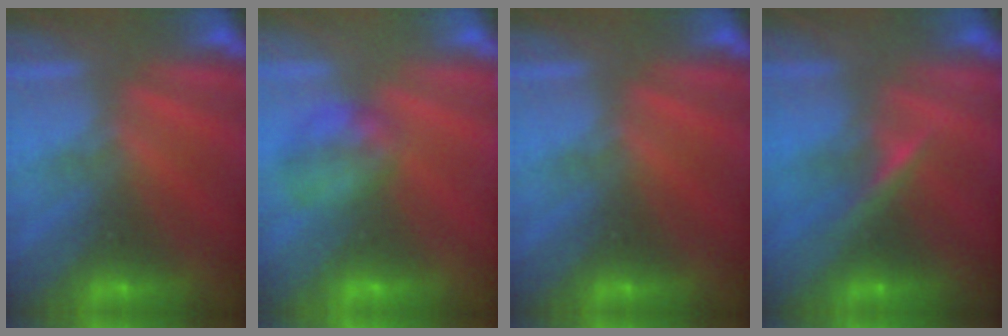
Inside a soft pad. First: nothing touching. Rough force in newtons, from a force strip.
{"total": 3.1}
{"total": 0.0}
{"total": 2.9}